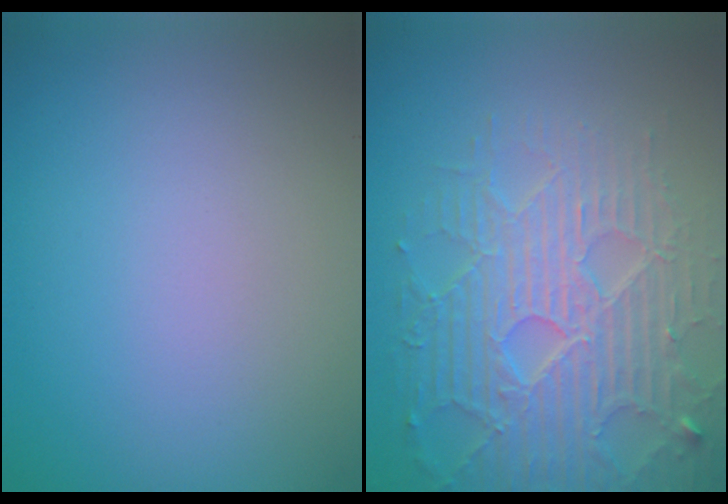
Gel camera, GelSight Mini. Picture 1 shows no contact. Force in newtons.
{"total": 6.9, "press": 5.5, "slide": 4.0}